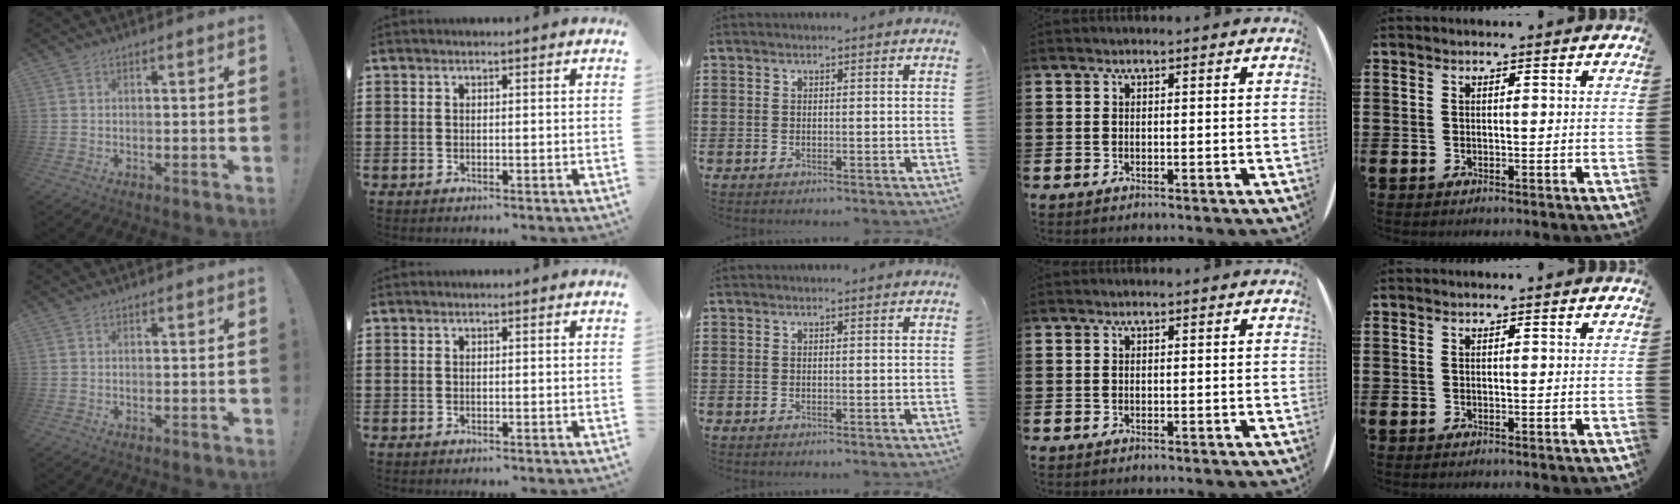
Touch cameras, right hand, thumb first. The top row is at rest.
{}